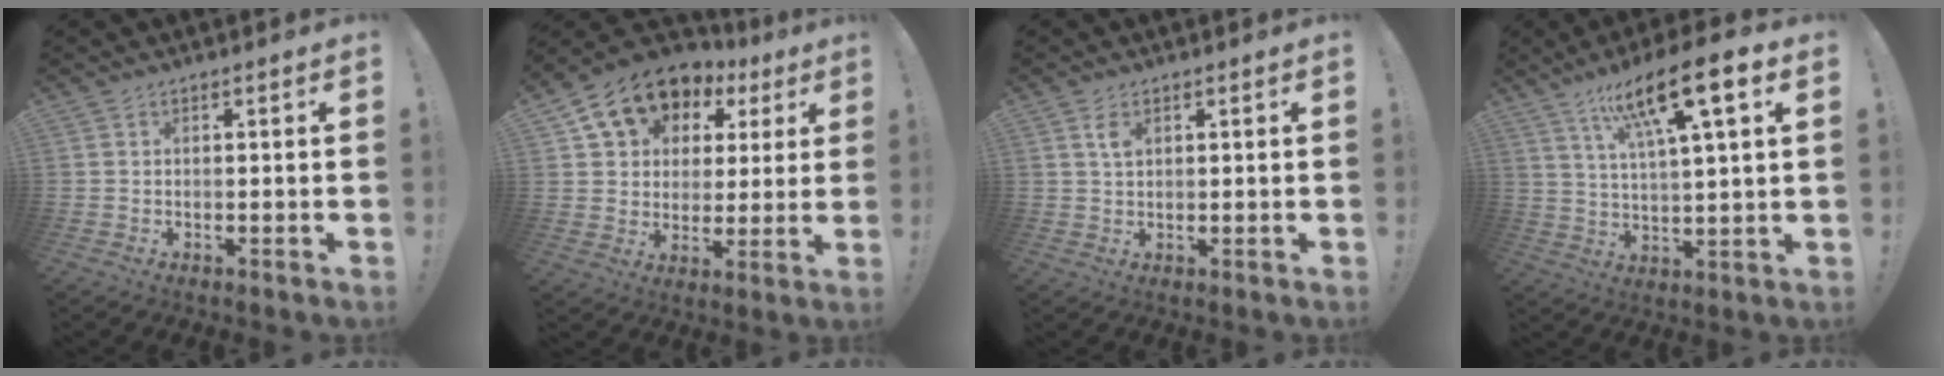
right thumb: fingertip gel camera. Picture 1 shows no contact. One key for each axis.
{"total": 13.4, "fx": 7.5, "fy": 9.6, "fz": 5.7, "tx": -0.099, "ty": -0.042, "tz": 0.145}
{"total": 2.9, "fx": 1.5, "fy": 1.3, "fz": 2.1, "tx": -0.029, "ty": -0.004, "tz": 0.024}
{"total": 15.4, "fx": 8.0, "fy": 3.3, "fz": 12.7, "tx": -0.208, "ty": -0.033, "tz": 0.121}